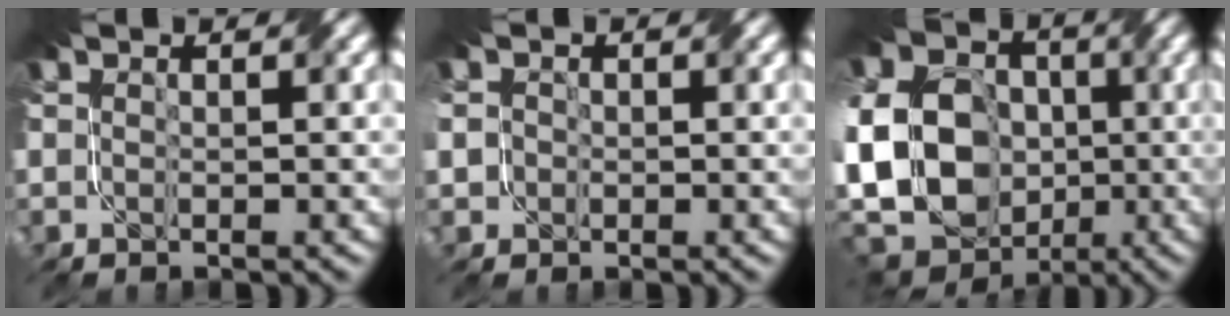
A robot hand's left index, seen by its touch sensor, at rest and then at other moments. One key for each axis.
{"total": 2.1, "fx": -0.2, "fy": 1.9, "fz": 0.9, "tx": -0.031, "ty": 0.009, "tz": -0.009}
{"total": 19.8, "fx": -3.5, "fy": 15.9, "fz": 11.2, "tx": -0.242, "ty": 0.002, "tz": -0.115}